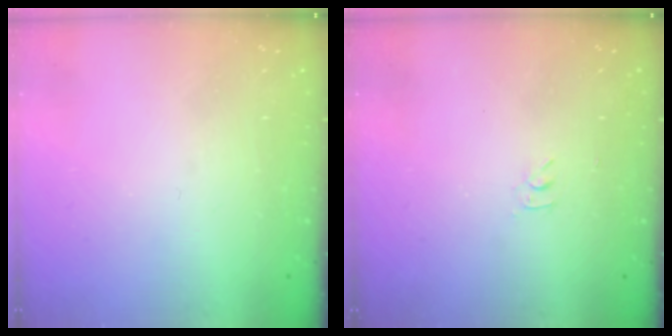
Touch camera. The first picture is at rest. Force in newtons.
{"total": 2.8, "press": 2.8, "slide": 0.4}